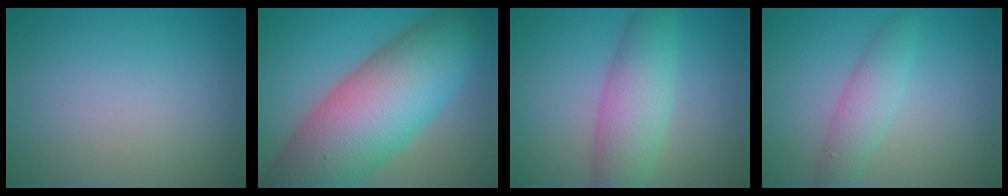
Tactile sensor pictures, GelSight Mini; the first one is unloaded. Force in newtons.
{"total": 14.2, "press": 14.2, "slide": 0.5}
{"total": 5.3, "press": 5.3, "slide": 0.2}
{"total": 2.8, "press": 2.8, "slide": 0.1}